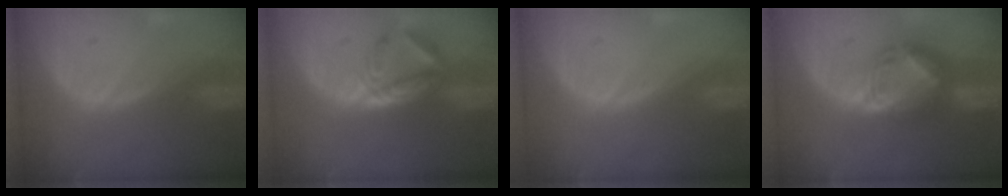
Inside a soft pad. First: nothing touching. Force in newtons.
{"total": 5.8, "press": 4.9, "slide": 3.1}
{"total": 0.0}
{"total": 7.4, "press": 6.6, "slide": 3.4}